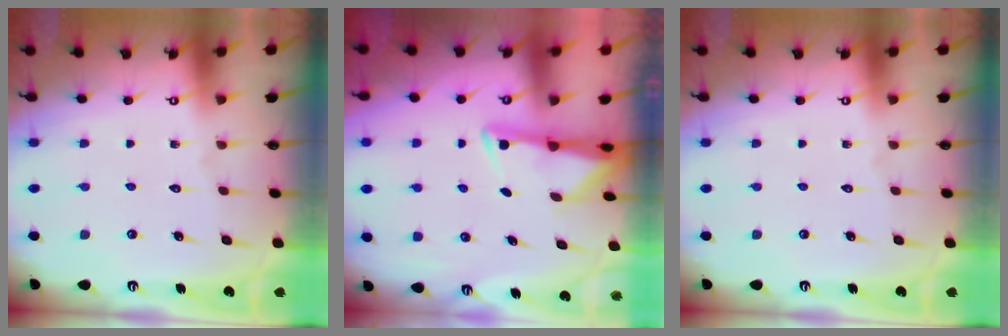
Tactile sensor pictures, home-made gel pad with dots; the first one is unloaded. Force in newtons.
{"total": 3.1, "press": 3.1, "slide": 0.5}
{"total": 0.0}